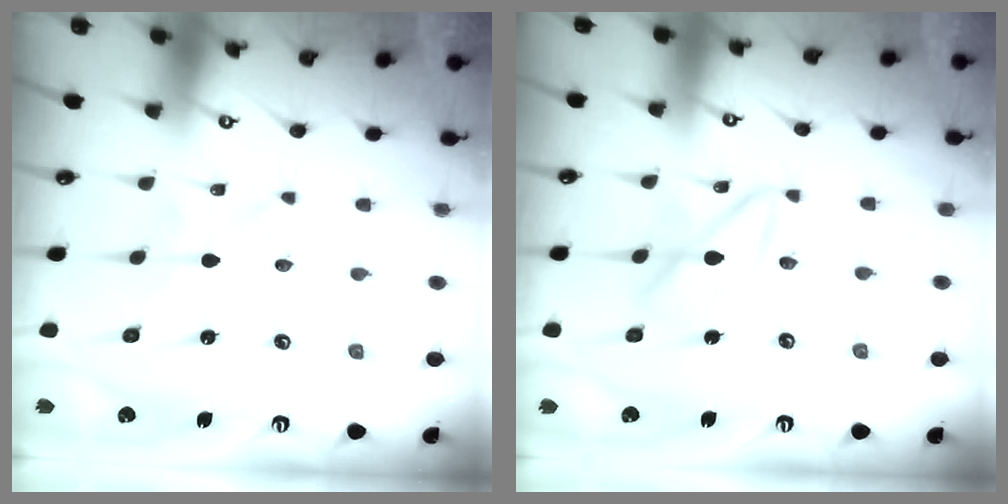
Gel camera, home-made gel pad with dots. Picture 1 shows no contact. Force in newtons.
{"total": 11.7, "press": 11.7, "slide": 1.0}